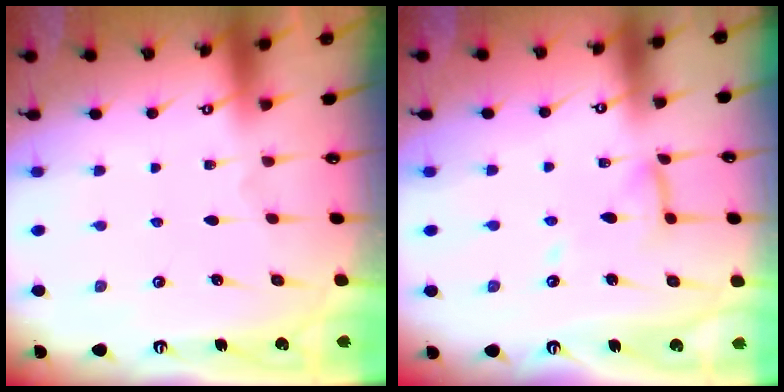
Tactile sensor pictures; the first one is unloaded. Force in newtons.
{"total": 9.5, "press": 9.5, "slide": 0.8}